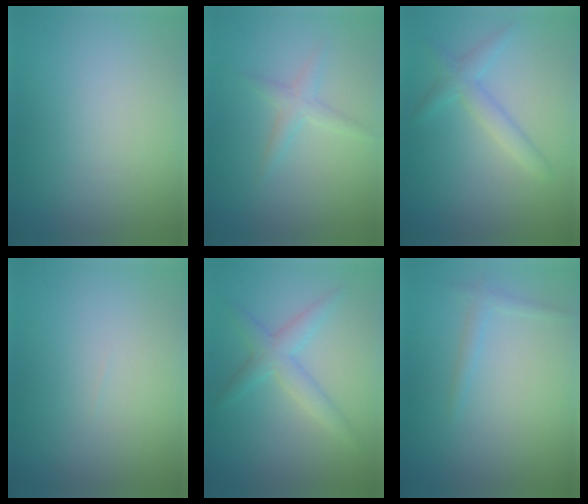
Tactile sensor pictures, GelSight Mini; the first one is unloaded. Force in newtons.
{"total": 1.5, "press": 1.5, "slide": 0.1}
{"total": 2.3, "press": 2.3, "slide": 0.1}
{"total": 0.0}
{"total": 2.8, "press": 2.8, "slide": 0.1}
{"total": 1.1, "press": 1.1, "slide": 0.0}